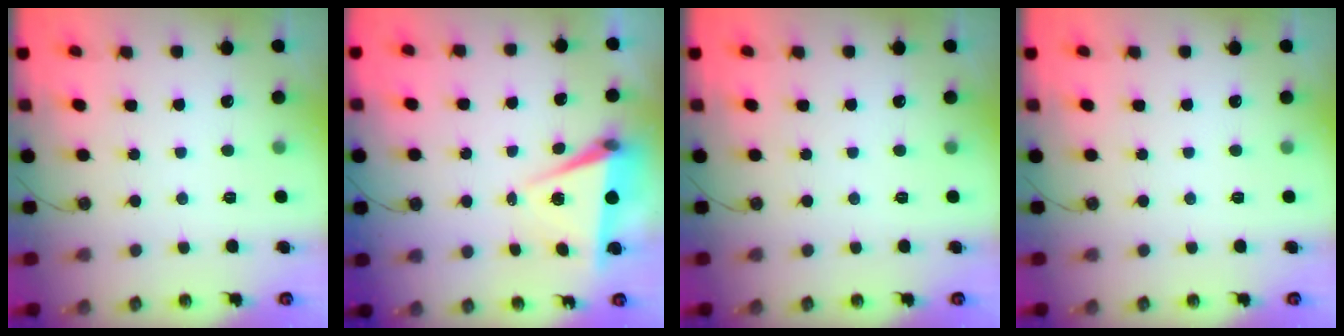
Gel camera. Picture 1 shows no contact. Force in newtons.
{"total": 6.7, "press": 5.2, "slide": 4.2}
{"total": 0.0}
{"total": 0.0}